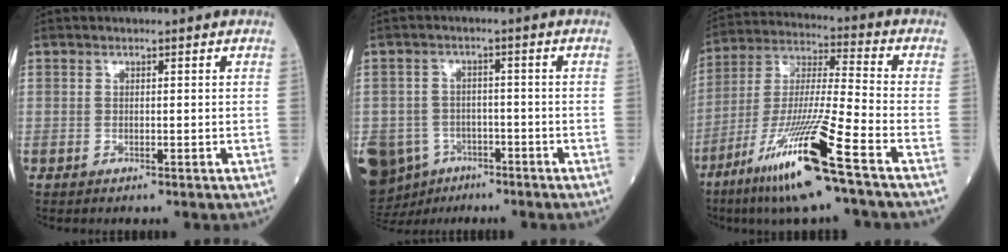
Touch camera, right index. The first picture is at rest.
{"total": 14.4, "force": [-7.6, 11.0, 5.4], "torque": [-0.152, 0.002, -0.109]}
{"total": 17.2, "force": [-9.4, -0.7, 14.3], "torque": [-0.309, -0.044, -0.178]}